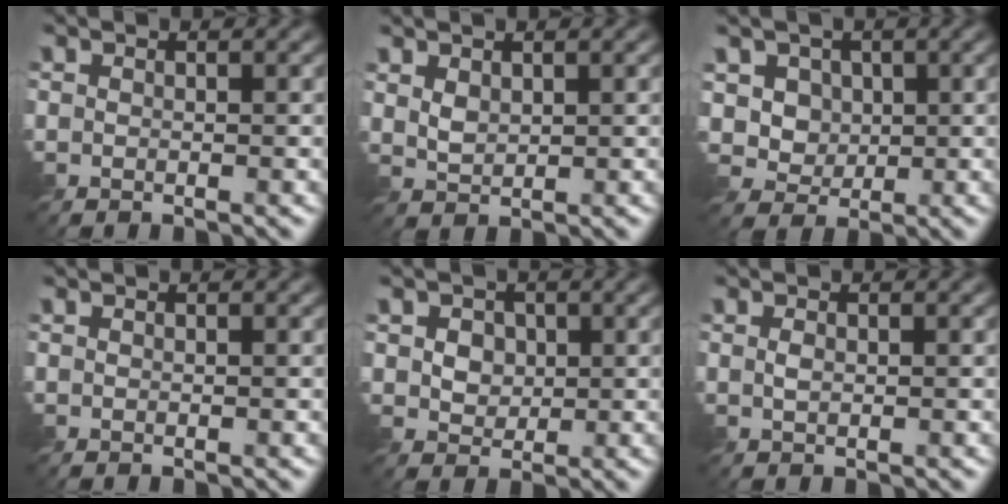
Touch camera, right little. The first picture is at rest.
{"total": 1.6, "force": [0.9, 0.9, 1.0], "torque": [-0.027, -0.002, 0.020]}
{"total": 4.2, "force": [1.3, 3.6, 1.8], "torque": [-0.051, -0.004, 0.029]}
{"total": 0.0}
{"total": 2.9, "force": [0.7, 2.3, 1.6], "torque": [-0.038, 0.004, 0.012]}
{"total": 0.7, "force": [-0.1, 0.4, 0.6], "torque": [-0.018, -0.001, -0.002]}